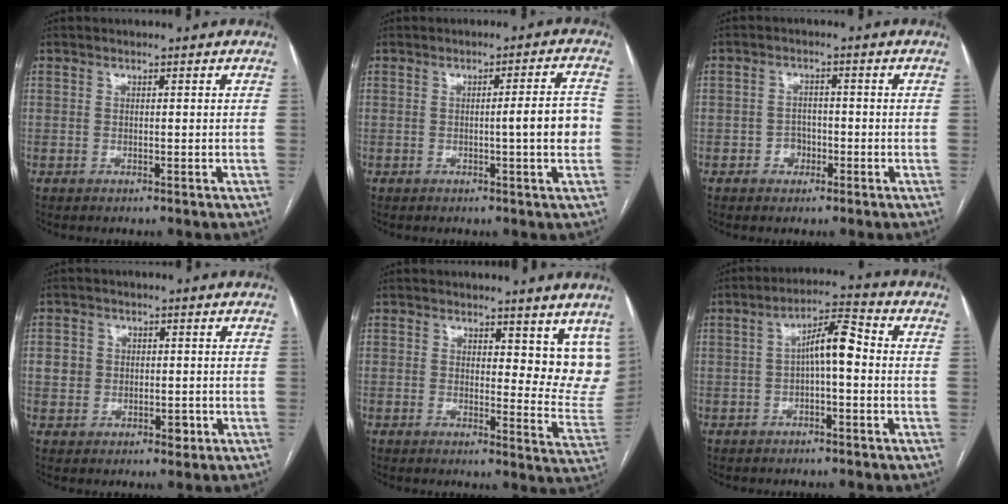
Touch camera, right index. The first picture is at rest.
{"total": 5.6, "force": [-0.6, 0.1, 5.5], "torque": [-0.071, 0.007, -0.011]}
{"total": 2.6, "force": [-1.1, 2.2, 0.9], "torque": [-0.005, 0.007, -0.020]}
{"total": 4.7, "force": [-0.4, 4.1, 2.2], "torque": [-0.028, 0.010, 0.003]}
{"total": 9.7, "force": [7.0, 3.9, 5.4], "torque": [-0.042, -0.031, 0.078]}
{"total": 6.7, "force": [-0.1, 1.7, 6.5], "torque": [-0.113, 0.028, -0.004]}